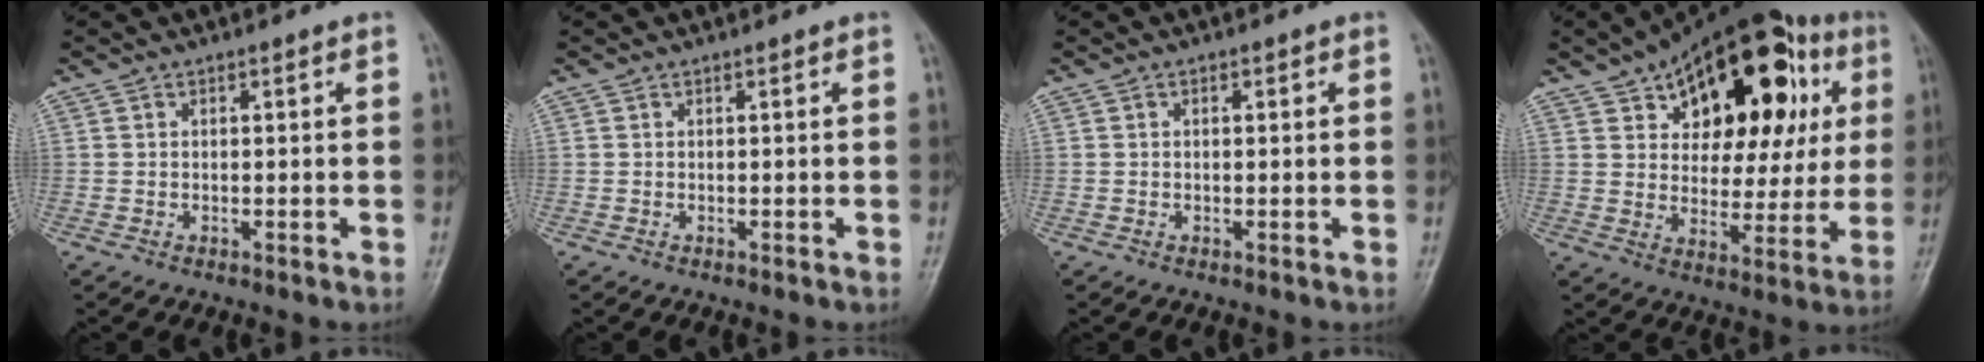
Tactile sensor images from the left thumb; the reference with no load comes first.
{"total": 0.0}
{"total": 0.8, "force": [0.1, 0.5, 0.6], "torque": [-0.008, 0.000, 0.001]}
{"total": 24.6, "force": [9.8, 13.6, 18.0], "torque": [-0.217, 0.013, 0.145]}